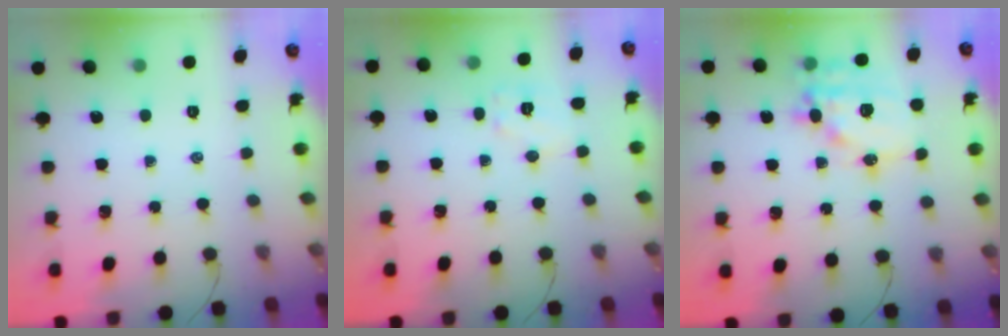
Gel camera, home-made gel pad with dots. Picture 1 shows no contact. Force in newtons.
{"total": 6.1, "press": 6.0, "slide": 0.8}
{"total": 15.1, "press": 14.8, "slide": 3.0}